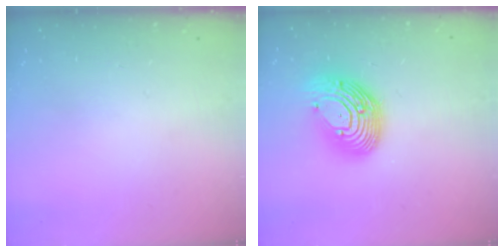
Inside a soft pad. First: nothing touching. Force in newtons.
{"total": 16.1, "press": 16.0, "slide": 2.0}